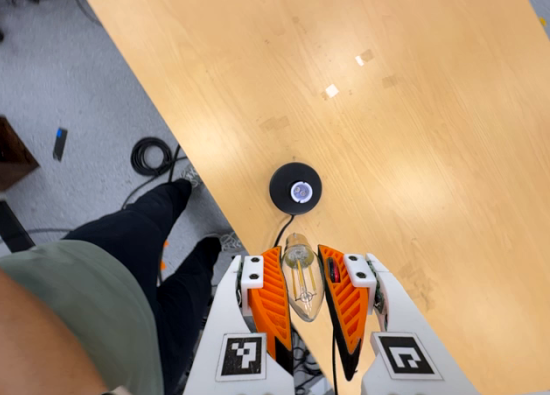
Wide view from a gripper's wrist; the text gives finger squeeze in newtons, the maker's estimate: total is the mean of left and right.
{"total": 19.8, "left": 21.2, "right": 18.3}